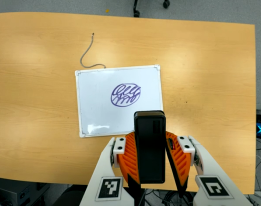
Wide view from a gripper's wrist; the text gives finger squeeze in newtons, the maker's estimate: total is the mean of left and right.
{"total": 7.5, "left": 6.4, "right": 8.5}